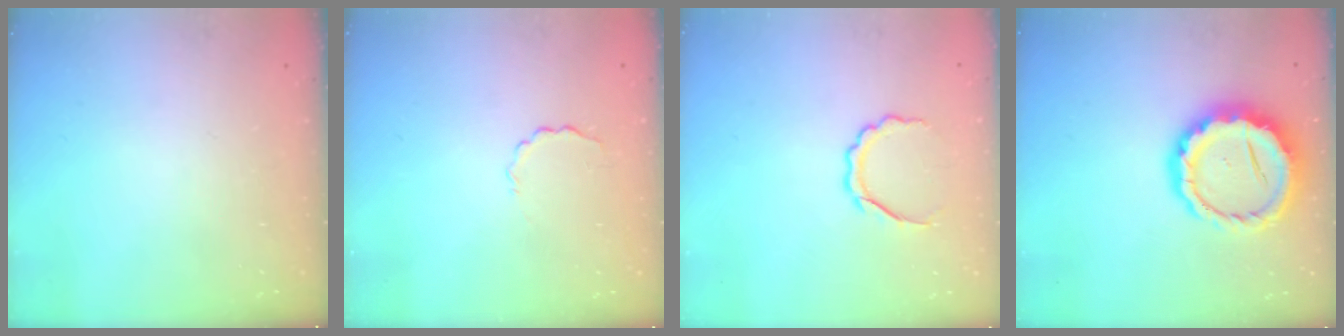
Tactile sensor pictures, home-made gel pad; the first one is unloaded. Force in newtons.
{"total": 2.0, "press": 1.9, "slide": 0.7}
{"total": 5.2, "press": 5.1, "slide": 0.4}
{"total": 13.9, "press": 13.6, "slide": 2.5}